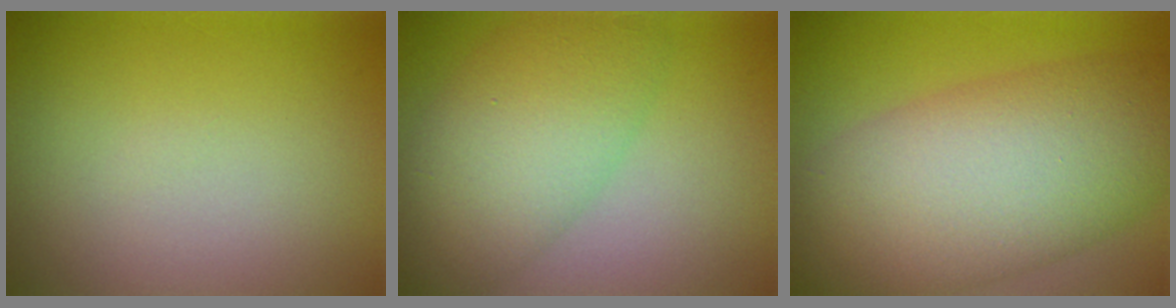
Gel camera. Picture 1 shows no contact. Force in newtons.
{"total": 7.3, "press": 7.3, "slide": 0.1}
{"total": 12.4, "press": 12.3, "slide": 0.4}